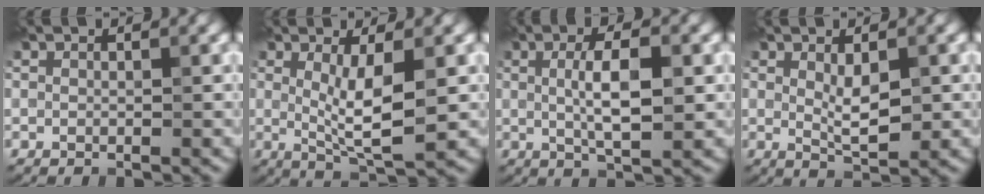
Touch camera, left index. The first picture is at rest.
{"total": 4.9, "force": [0.3, 1.2, 4.7], "torque": [-0.089, -0.011, 0.010]}
{"total": 4.9, "force": [0.3, 1.4, 4.7], "torque": [-0.089, 0.003, 0.006]}
{"total": 3.1, "force": [0.4, 1.0, 2.9], "torque": [-0.056, -0.005, 0.011]}